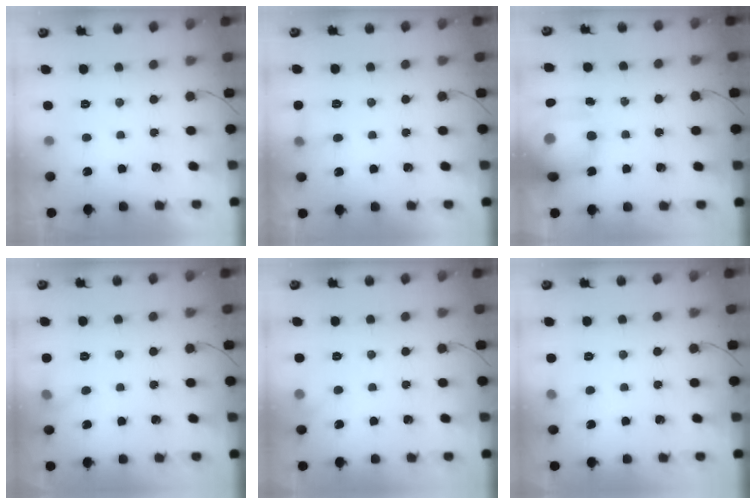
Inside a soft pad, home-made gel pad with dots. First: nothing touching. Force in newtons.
{"total": 4.9, "press": 4.0, "slide": 2.7}
{"total": 17.2, "press": 16.8, "slide": 3.9}
{"total": 6.9, "press": 6.8, "slide": 1.4}
{"total": 4.6, "press": 4.3, "slide": 1.7}
{"total": 8.2, "press": 4.1, "slide": 7.1}